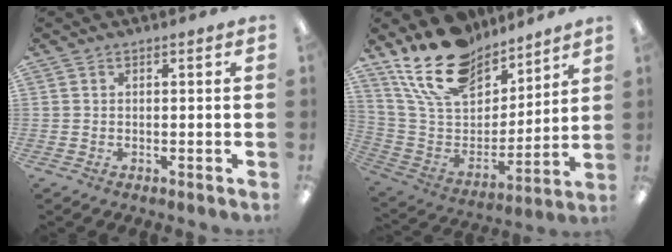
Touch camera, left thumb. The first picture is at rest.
{"total": 19.8, "force": [15.1, 9.6, 8.4], "torque": [-0.182, -0.086, 0.279]}